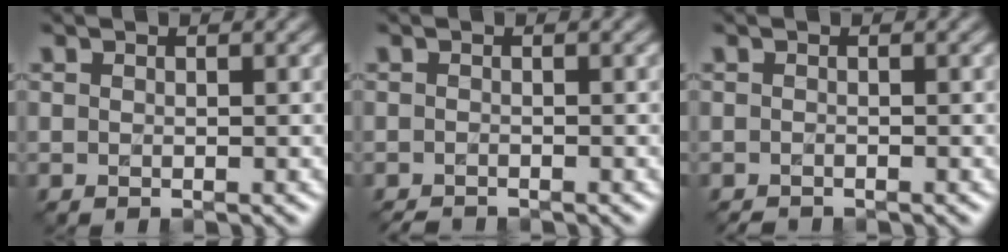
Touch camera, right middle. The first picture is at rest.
{"total": 1.2, "force": [-1.2, 0.2, 0.2], "torque": [-0.005, -0.009, -0.022]}
{"total": 0.8, "force": [-0.8, 0.1, 0.1], "torque": [-0.004, -0.007, -0.015]}